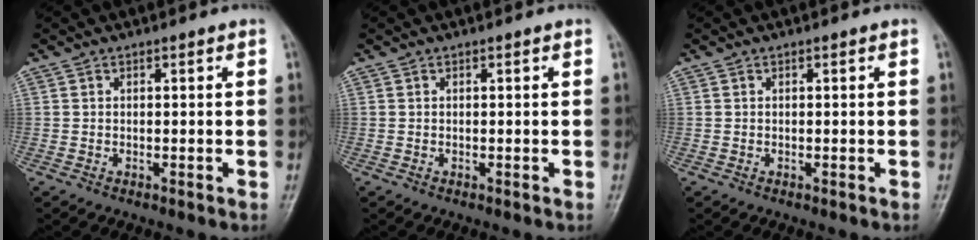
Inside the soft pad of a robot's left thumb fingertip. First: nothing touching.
{"total": 0.0}
{"total": 0.0}